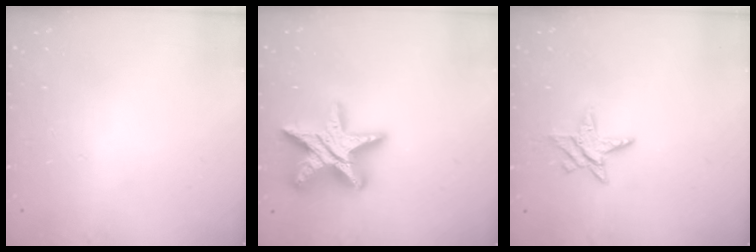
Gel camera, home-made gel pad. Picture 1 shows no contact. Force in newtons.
{"total": 20.7, "press": 20.7, "slide": 1.7}
{"total": 6.7, "press": 6.7, "slide": 0.2}